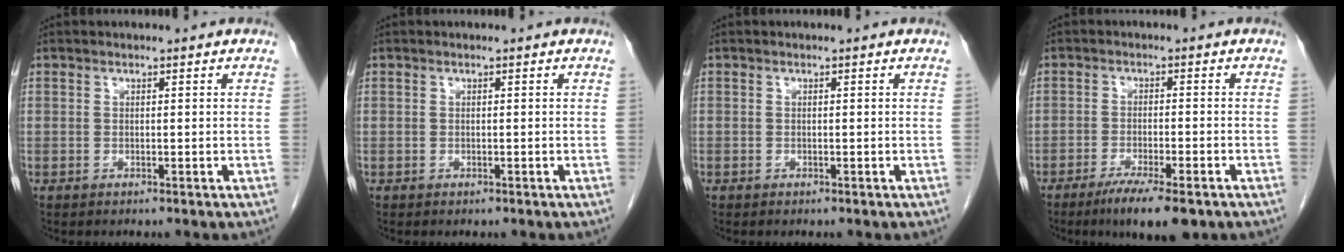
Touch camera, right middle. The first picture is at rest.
{"total": 0.0}
{"total": 0.0}
{"total": 8.2, "force": [-5.6, 1.4, 5.9], "torque": [-0.087, -0.015, -0.083]}